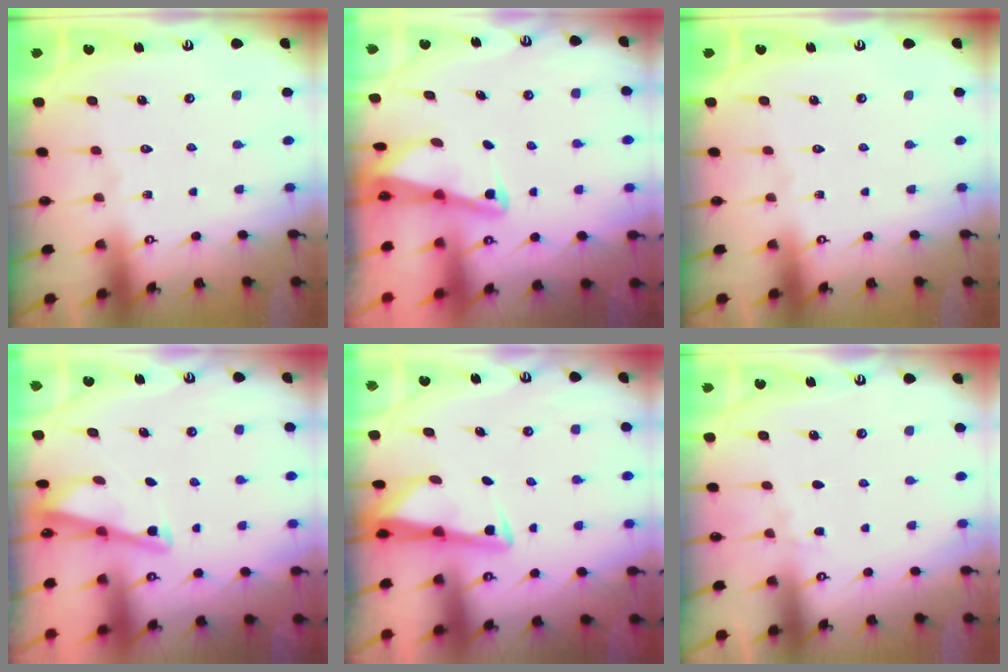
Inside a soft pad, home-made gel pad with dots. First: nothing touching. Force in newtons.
{"total": 2.1, "press": 2.1, "slide": 0.3}
{"total": 0.0}
{"total": 3.4, "press": 3.4, "slide": 0.3}
{"total": 3.0, "press": 3.0, "slide": 0.4}
{"total": 3.0, "press": 2.9, "slide": 0.4}